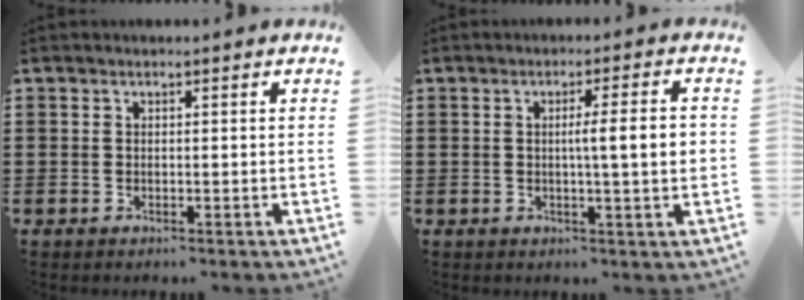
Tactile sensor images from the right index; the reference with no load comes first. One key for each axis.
{"total": 5.8, "fx": 0.3, "fy": 0.3, "fz": 5.8, "tx": -0.095, "ty": -0.005, "tz": -0.002}